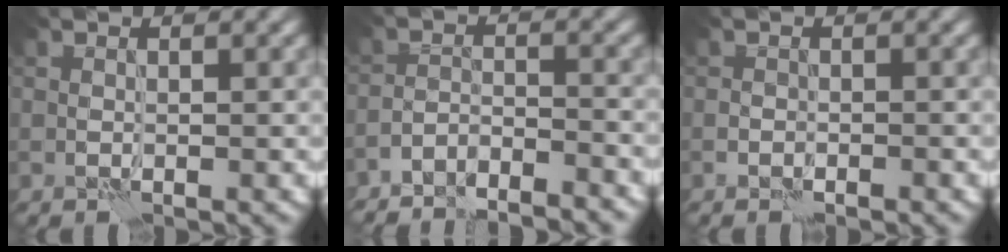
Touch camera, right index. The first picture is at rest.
{"total": 4.7, "force": [-4.6, 0.5, 0.8], "torque": [-0.015, 0.003, -0.076]}
{"total": 1.0, "force": [-1.0, 0.1, -0.1], "torque": [0.001, 0.006, -0.016]}